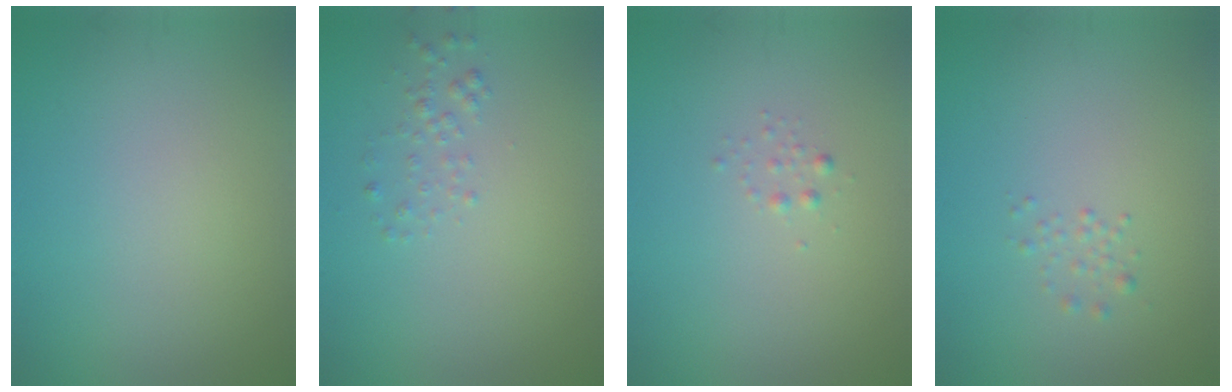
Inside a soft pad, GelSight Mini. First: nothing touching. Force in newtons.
{"total": 1.2, "press": 1.2, "slide": 0.1}
{"total": 0.6, "press": 0.6, "slide": 0.0}
{"total": 0.8, "press": 0.8, "slide": 0.0}